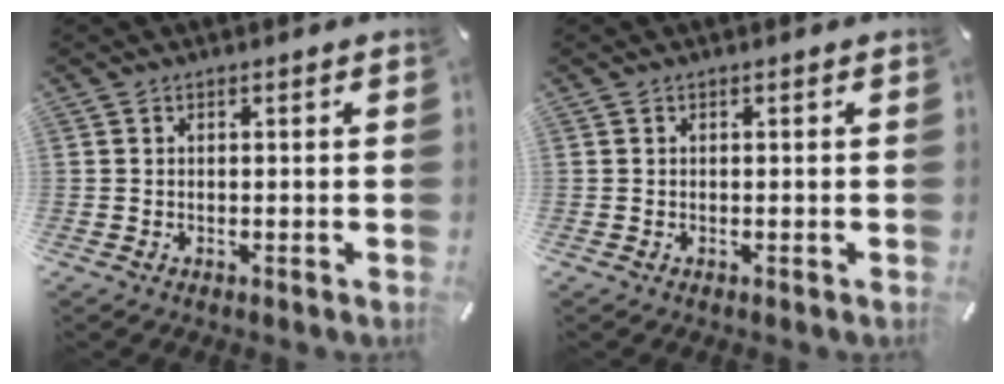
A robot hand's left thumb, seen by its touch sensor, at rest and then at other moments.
{"total": 0.0}